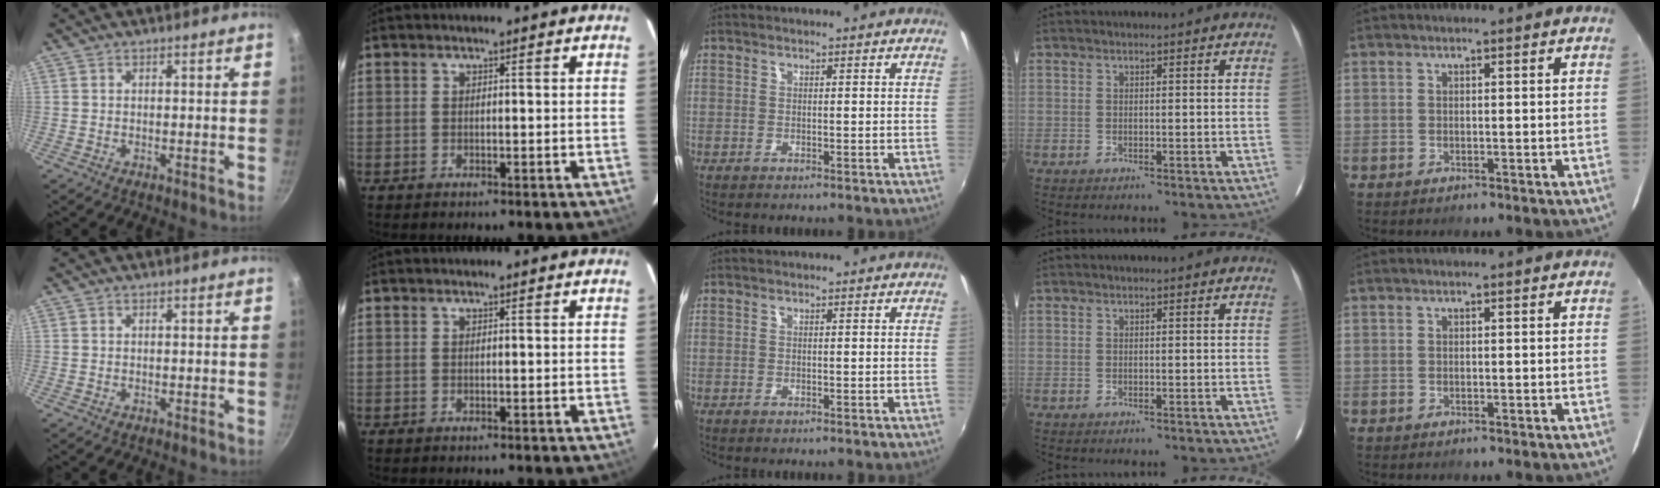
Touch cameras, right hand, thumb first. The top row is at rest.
{}